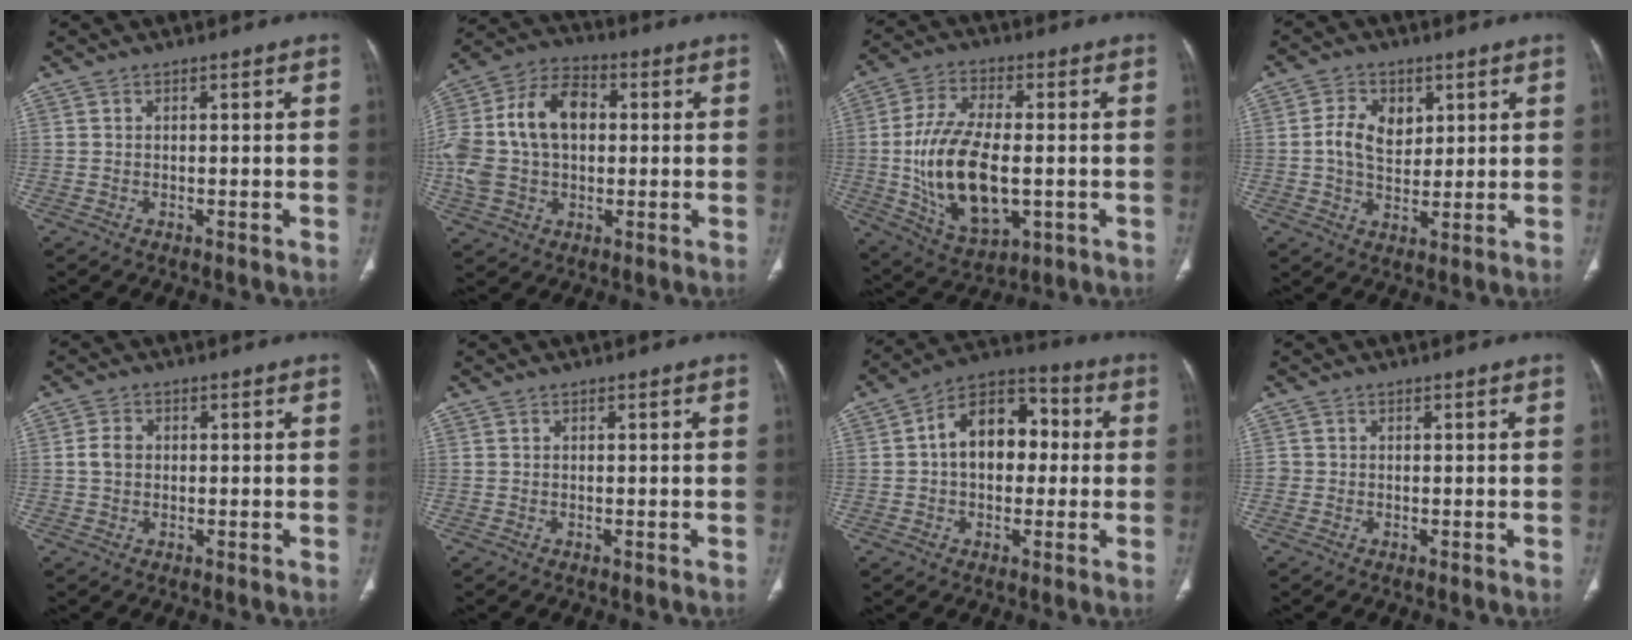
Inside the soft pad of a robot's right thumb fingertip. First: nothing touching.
{"total": 18.9, "force": [1.3, 12.7, 13.9], "torque": [-0.283, 0.030, 0.020]}
{"total": 18.0, "force": [-1.7, 9.3, 15.4], "torque": [-0.287, -0.003, -0.016]}
{"total": 7.7, "force": [1.9, 5.5, 5.1], "torque": [-0.067, -0.009, 0.033]}
{"total": 2.9, "force": [0.1, 2.3, 1.7], "torque": [-0.031, 0.007, 0.000]}
{"total": 0.0}
{"total": 13.6, "force": [1.2, 9.2, 9.9], "torque": [-0.118, 0.037, 0.005]}
{"total": 1.1, "force": [-0.2, 1.1, 0.1], "torque": [0.004, 0.005, -0.006]}